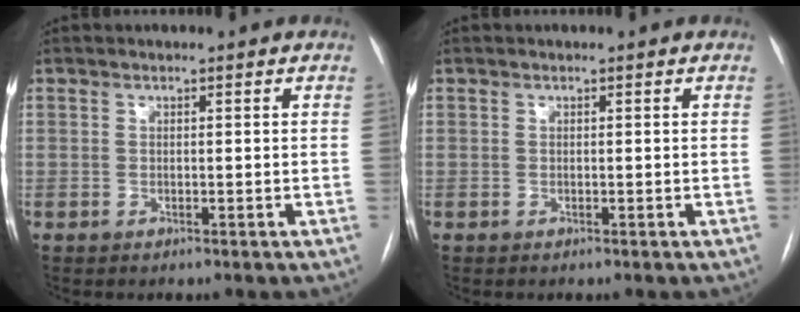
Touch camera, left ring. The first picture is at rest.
{"total": 0.0}